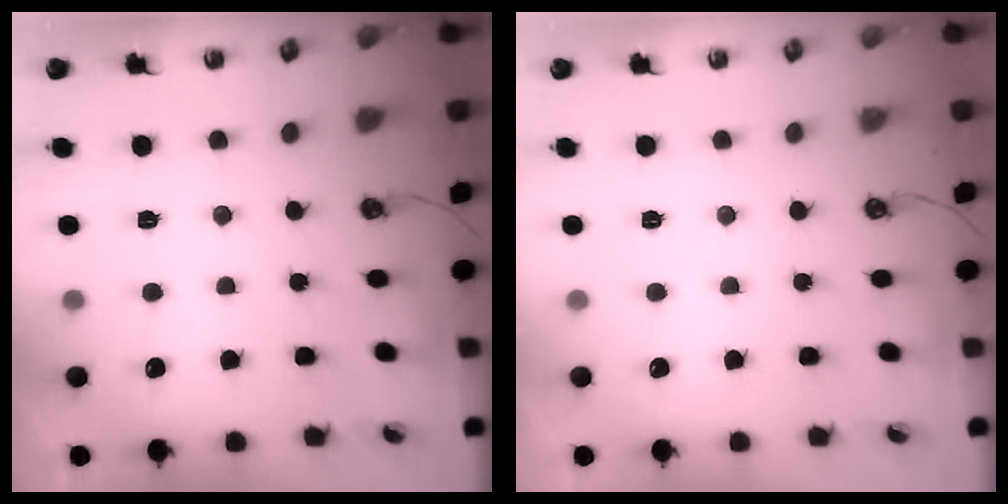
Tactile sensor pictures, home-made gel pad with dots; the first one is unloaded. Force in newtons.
{"total": 0.0}